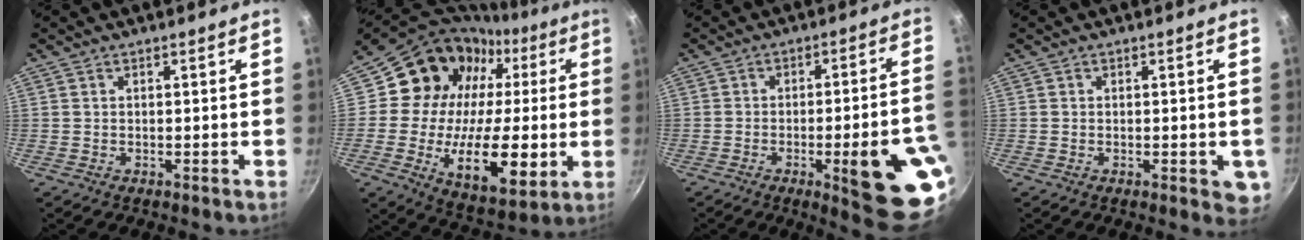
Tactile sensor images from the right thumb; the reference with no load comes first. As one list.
[{"total": 22.9, "force": [-0.4, 17.5, 14.8], "torque": [-0.205, 0.011, -0.006]}, {"total": 17.7, "force": [-5.8, 3.5, 16.3], "torque": [-0.177, 0.022, -0.071]}, {"total": 4.2, "force": [-1.0, 1.8, 3.7], "torque": [-0.032, -0.004, -0.013]}]